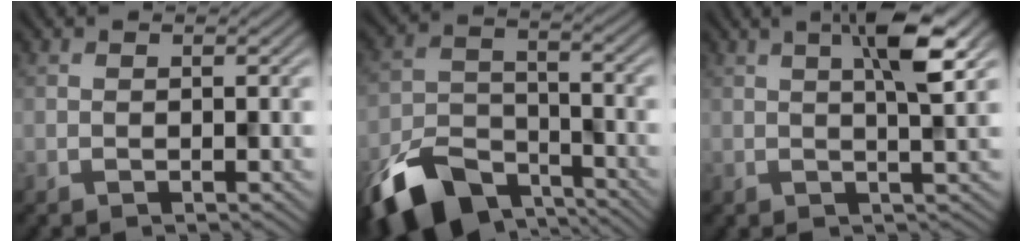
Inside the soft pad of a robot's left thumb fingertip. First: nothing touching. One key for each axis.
{"total": 11.6, "fx": -8.2, "fy": 5.8, "fz": 5.9, "tx": -0.128, "ty": -0.018, "tz": -0.155}
{"total": 5.6, "fx": 2.1, "fy": 0.6, "fz": 5.1, "tx": -0.087, "ty": 0.011, "tz": 0.034}